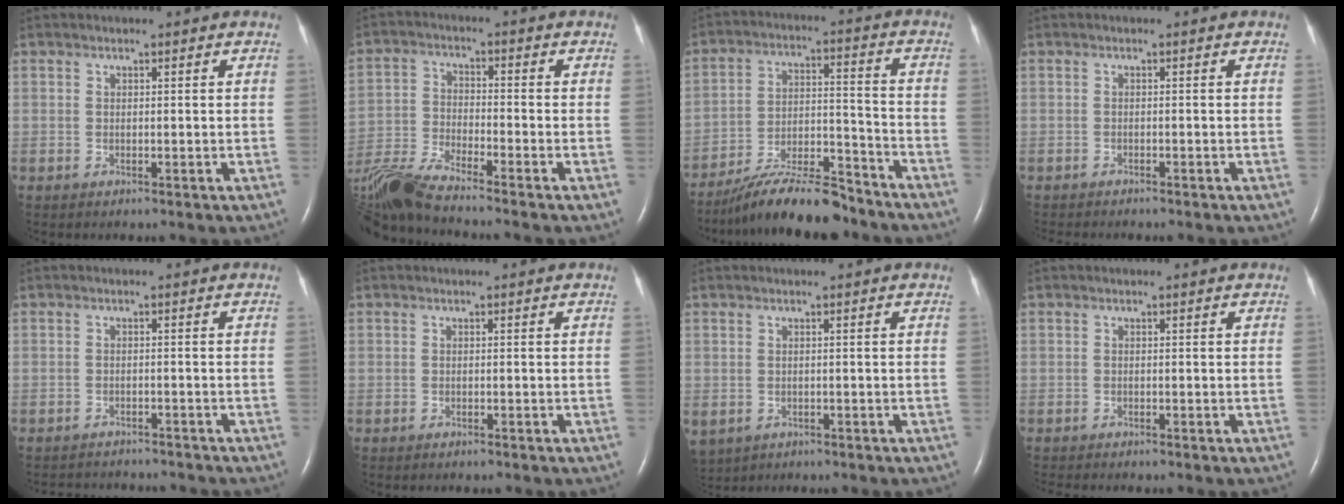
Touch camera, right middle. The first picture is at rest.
{"total": 12.0, "force": [-10.6, -0.4, 5.7], "torque": [-0.126, -0.022, -0.204]}
{"total": 13.6, "force": [-12.1, 1.8, 5.9], "torque": [-0.101, 0.006, -0.208]}
{"total": 4.3, "force": [-3.8, 0.7, 1.9], "torque": [-0.027, -0.009, -0.046]}
{"total": 7.6, "force": [-7.4, 1.4, 1.2], "torque": [-0.022, -0.002, -0.093]}
{"total": 0.6, "force": [-0.5, 0.0, 0.3], "torque": [-0.013, -0.003, -0.007]}
{"total": 6.5, "force": [-3.1, 4.8, 3.0], "torque": [-0.086, -0.009, -0.038]}
{"total": 3.0, "force": [-2.7, 0.2, 1.4], "torque": [-0.022, -0.007, -0.034]}